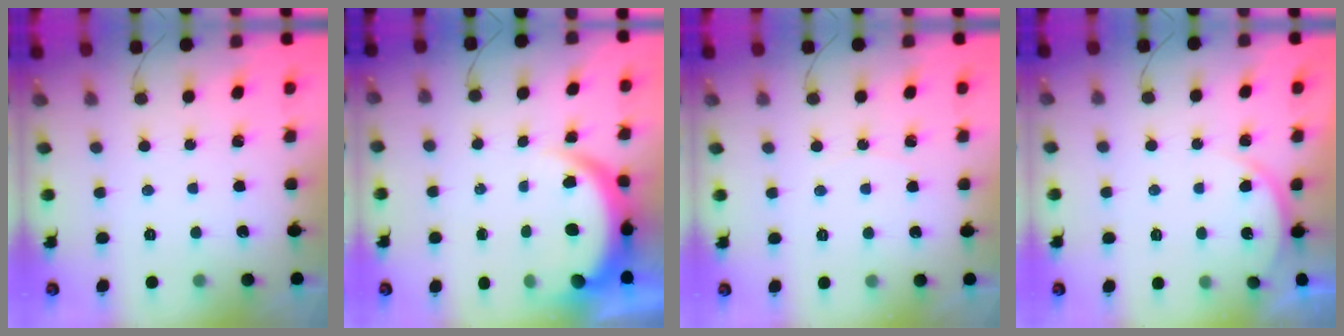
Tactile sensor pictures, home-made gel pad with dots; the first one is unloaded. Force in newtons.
{"total": 6.4, "press": 6.3, "slide": 1.0}
{"total": 3.9, "press": 3.1, "slide": 2.4}
{"total": 3.3, "press": 3.3, "slide": 0.5}